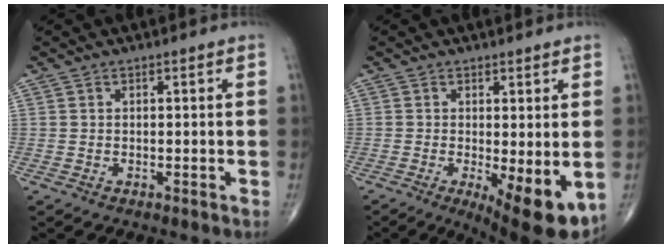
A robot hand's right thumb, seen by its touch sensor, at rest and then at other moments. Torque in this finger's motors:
{"motor_torque": [0.05, 0.80, 0.14, -0.34, 0.04]}